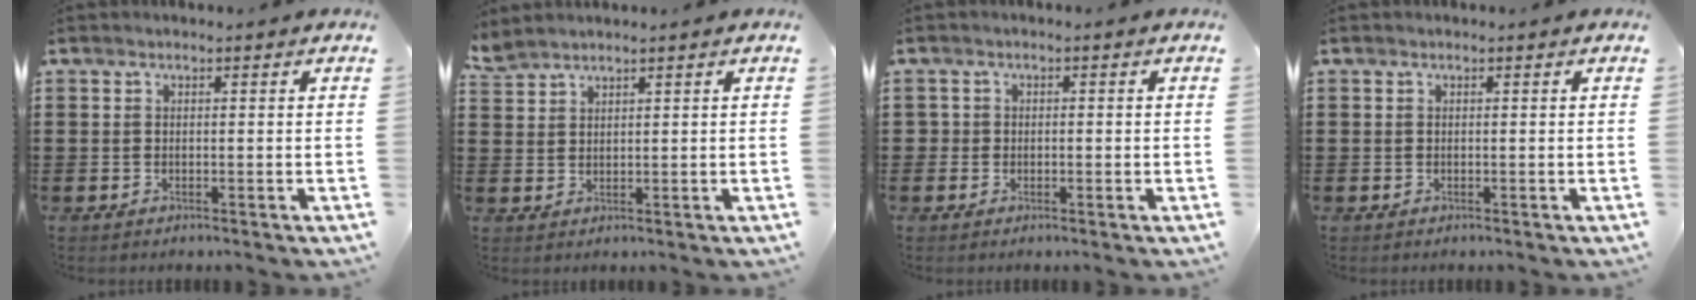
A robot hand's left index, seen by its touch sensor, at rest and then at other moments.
{"total": 2.1, "force": [2.1, 0.2, 0.4], "torque": [-0.013, 0.002, 0.042]}
{"total": 1.3, "force": [-0.4, 1.1, 0.5], "torque": [-0.014, 0.004, -0.011]}
{"total": 0.0}